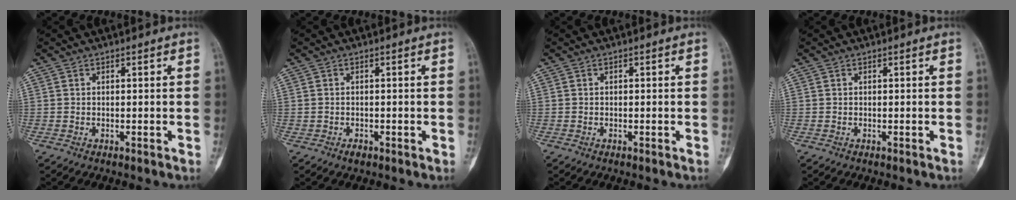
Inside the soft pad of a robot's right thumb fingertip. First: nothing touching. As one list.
[{"total": 1.0, "force": [-0.7, 0.7, 0.2], "torque": [-0.002, 0.005, -0.010]}, {"total": 0.0}, {"total": 0.0}]